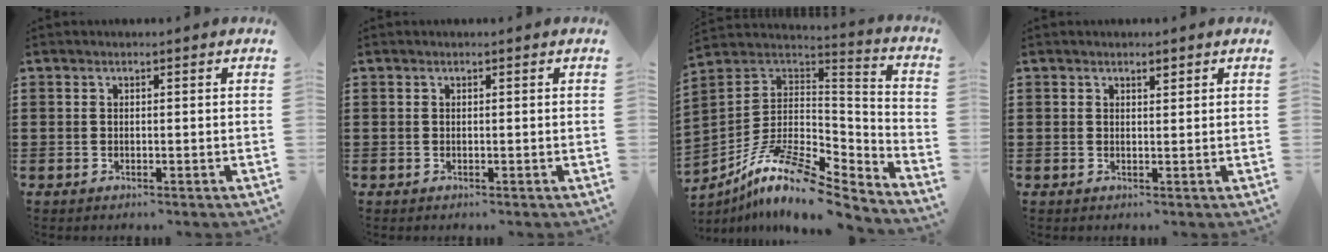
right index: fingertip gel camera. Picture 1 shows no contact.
{"total": 0.0}
{"total": 13.0, "force": [-8.7, 4.2, 8.6], "torque": [-0.172, 0.020, -0.167]}
{"total": 1.3, "force": [0.9, 0.5, 0.7], "torque": [-0.006, 0.000, 0.014]}